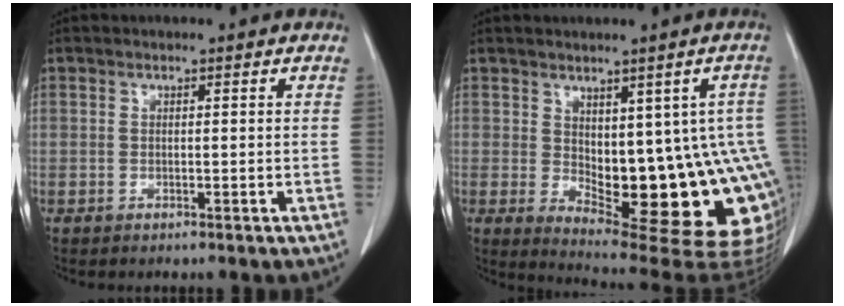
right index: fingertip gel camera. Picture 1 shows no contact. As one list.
[{"total": 18.1, "force": [-2.8, 7.2, 16.4], "torque": [-0.134, 0.009, -0.014]}]